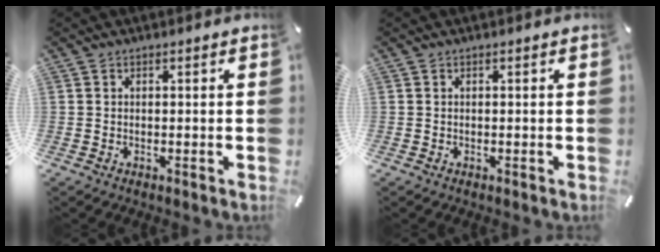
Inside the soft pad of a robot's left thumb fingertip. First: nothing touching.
{"total": 0.0}